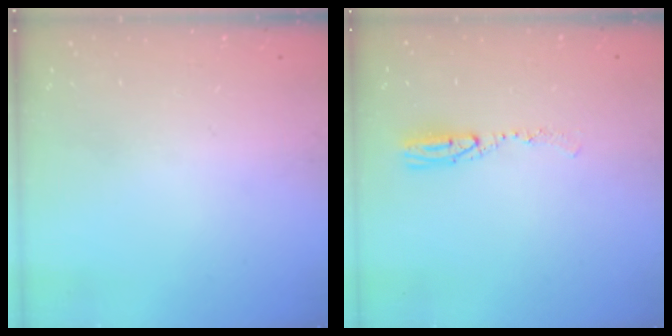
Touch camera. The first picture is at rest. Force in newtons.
{"total": 6.3, "press": 6.0, "slide": 1.7}